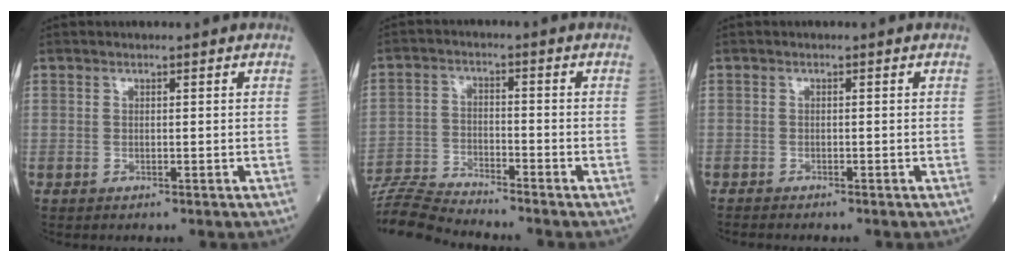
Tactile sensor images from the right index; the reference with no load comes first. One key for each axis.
{"total": 8.7, "fx": -8.5, "fy": -1.5, "fz": 1.1, "tx": -0.020, "ty": -0.011, "tz": -0.162}
{"total": 1.1, "fx": -1.1, "fy": -0.1, "fz": 0.3, "tx": -0.009, "ty": -0.003, "tz": -0.020}